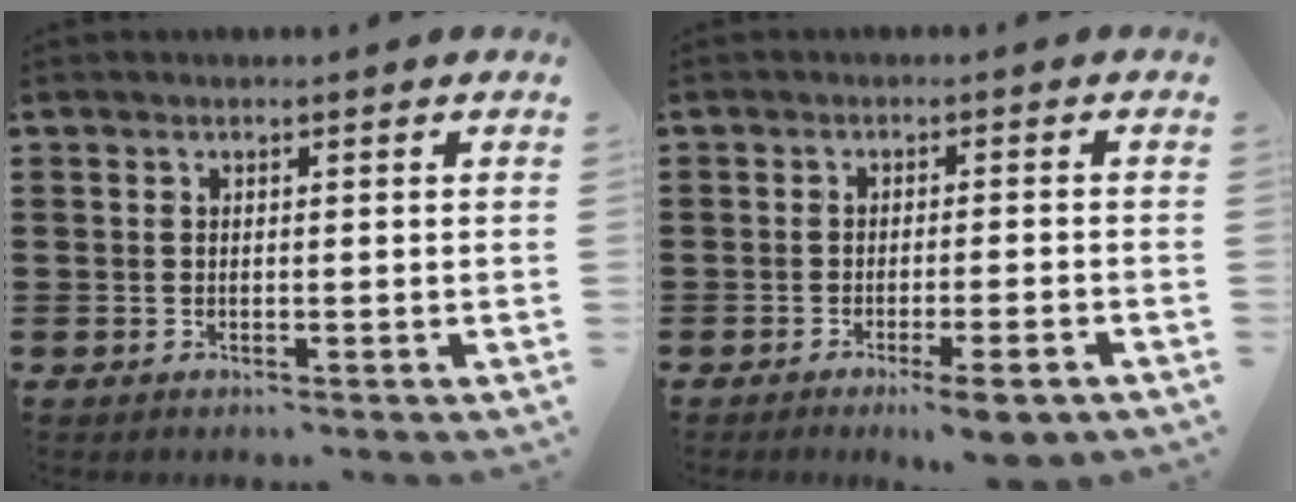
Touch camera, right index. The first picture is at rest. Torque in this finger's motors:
{"motor_torque": [0.57, -0.48, 0.02, 0.00]}